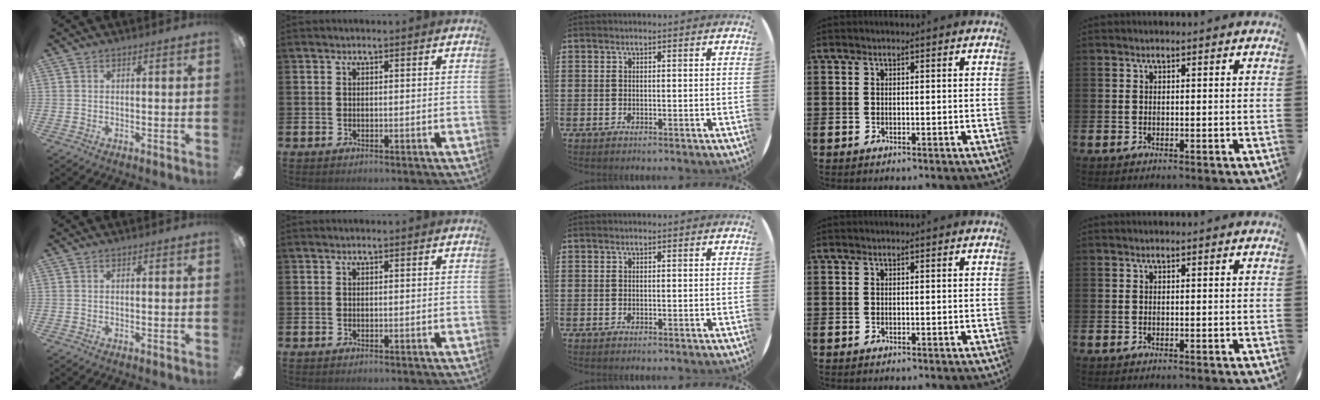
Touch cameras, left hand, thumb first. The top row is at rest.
{}